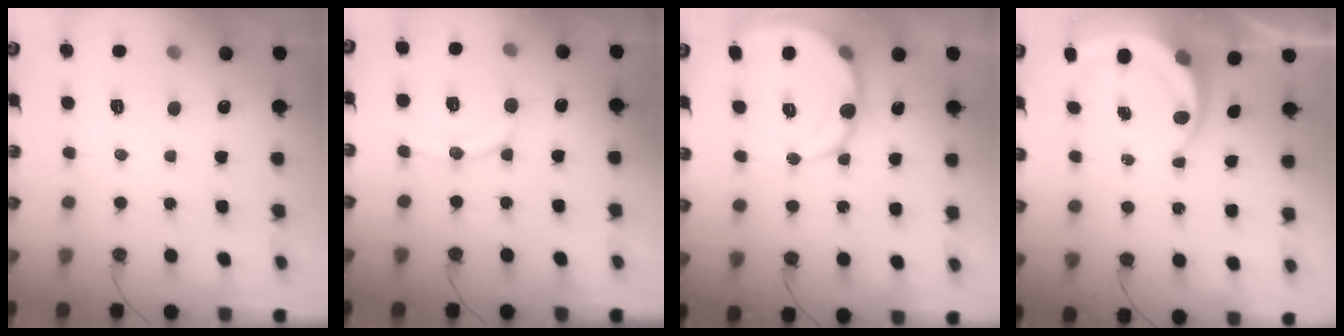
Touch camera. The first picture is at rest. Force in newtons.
{"total": 10.6, "press": 10.2, "slide": 2.8}
{"total": 11.3, "press": 11.0, "slide": 2.3}
{"total": 6.5, "press": 6.4, "slide": 0.8}